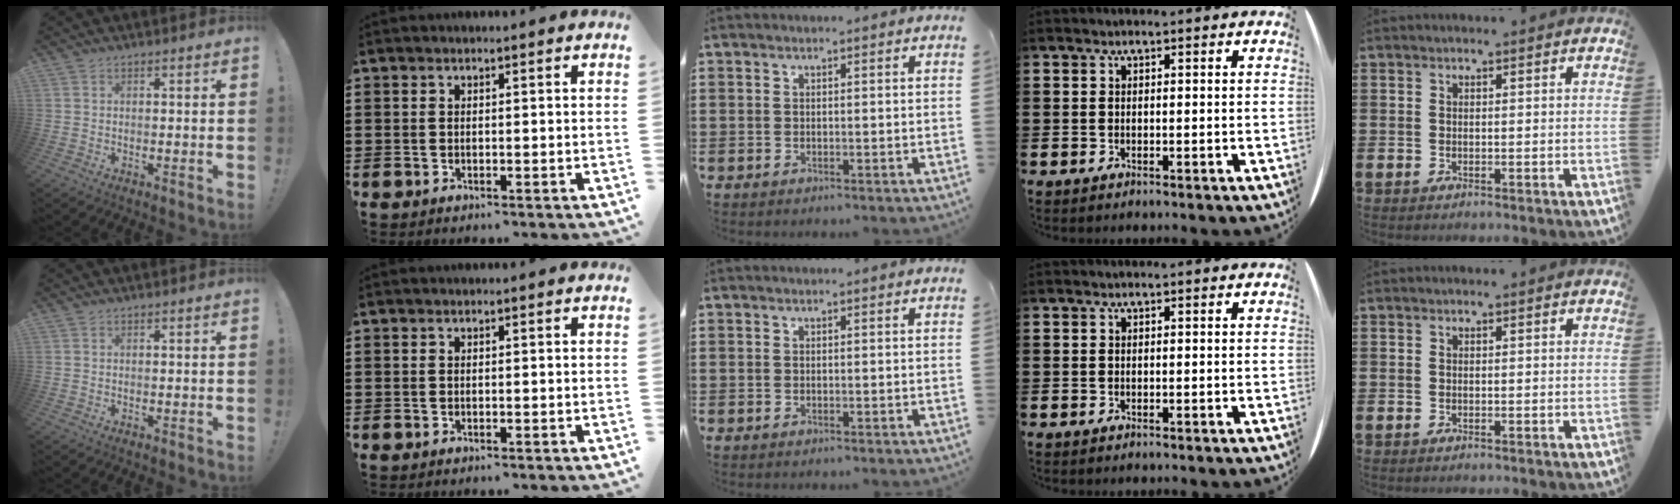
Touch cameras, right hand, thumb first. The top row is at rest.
{}